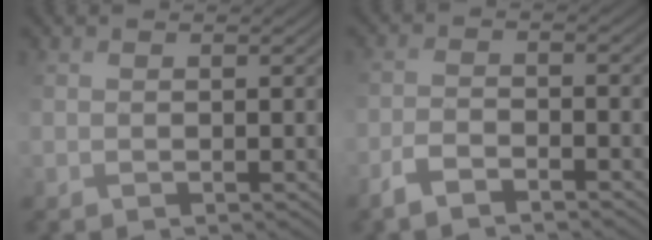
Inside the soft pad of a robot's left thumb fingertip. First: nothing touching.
{"total": 2.8, "force": [-2.4, 0.5, 1.3], "torque": [-0.020, 0.001, -0.052]}